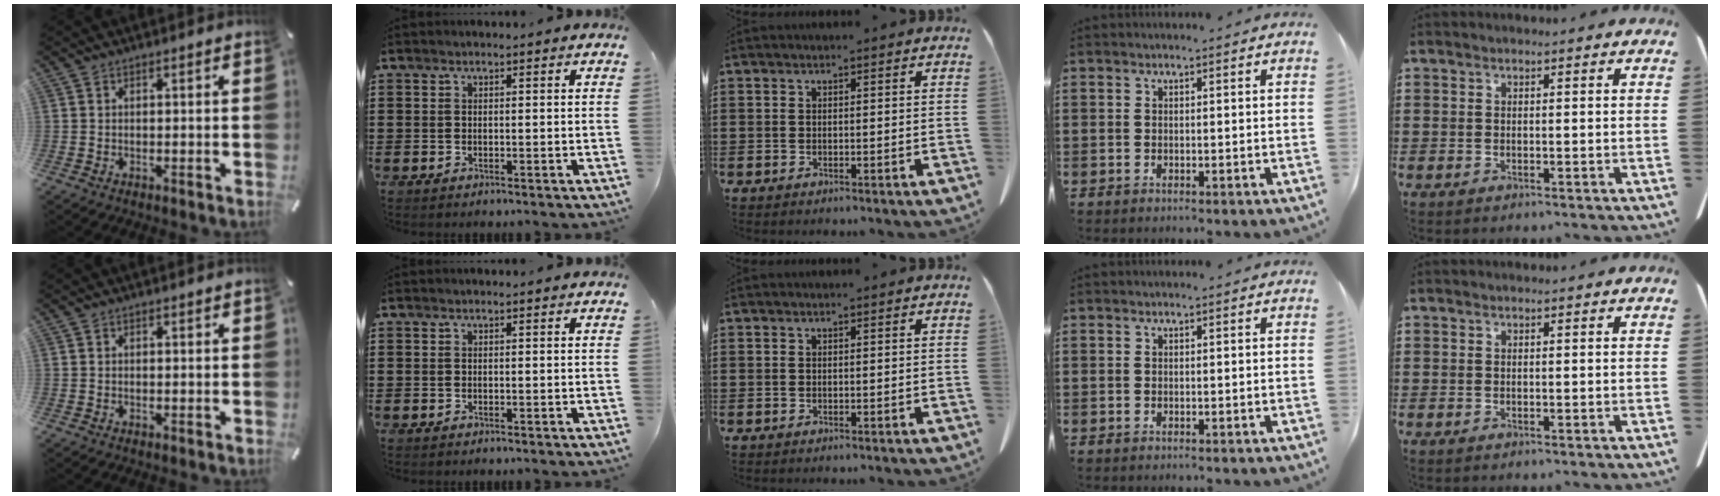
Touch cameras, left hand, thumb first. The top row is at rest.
{}